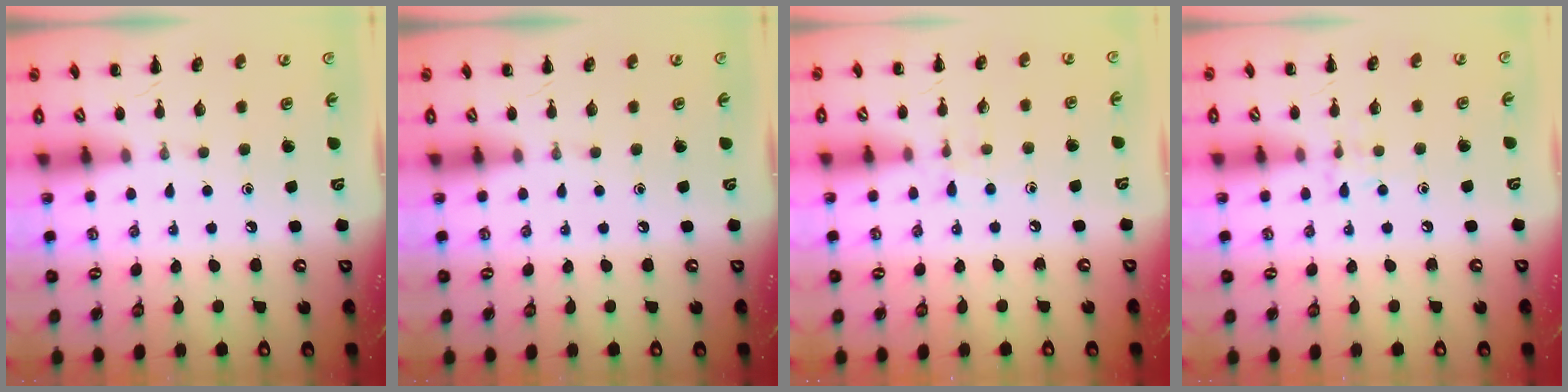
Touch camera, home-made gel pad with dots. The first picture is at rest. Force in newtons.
{"total": 0.0}
{"total": 6.5, "press": 6.1, "slide": 2.2}
{"total": 5.7, "press": 5.5, "slide": 1.4}